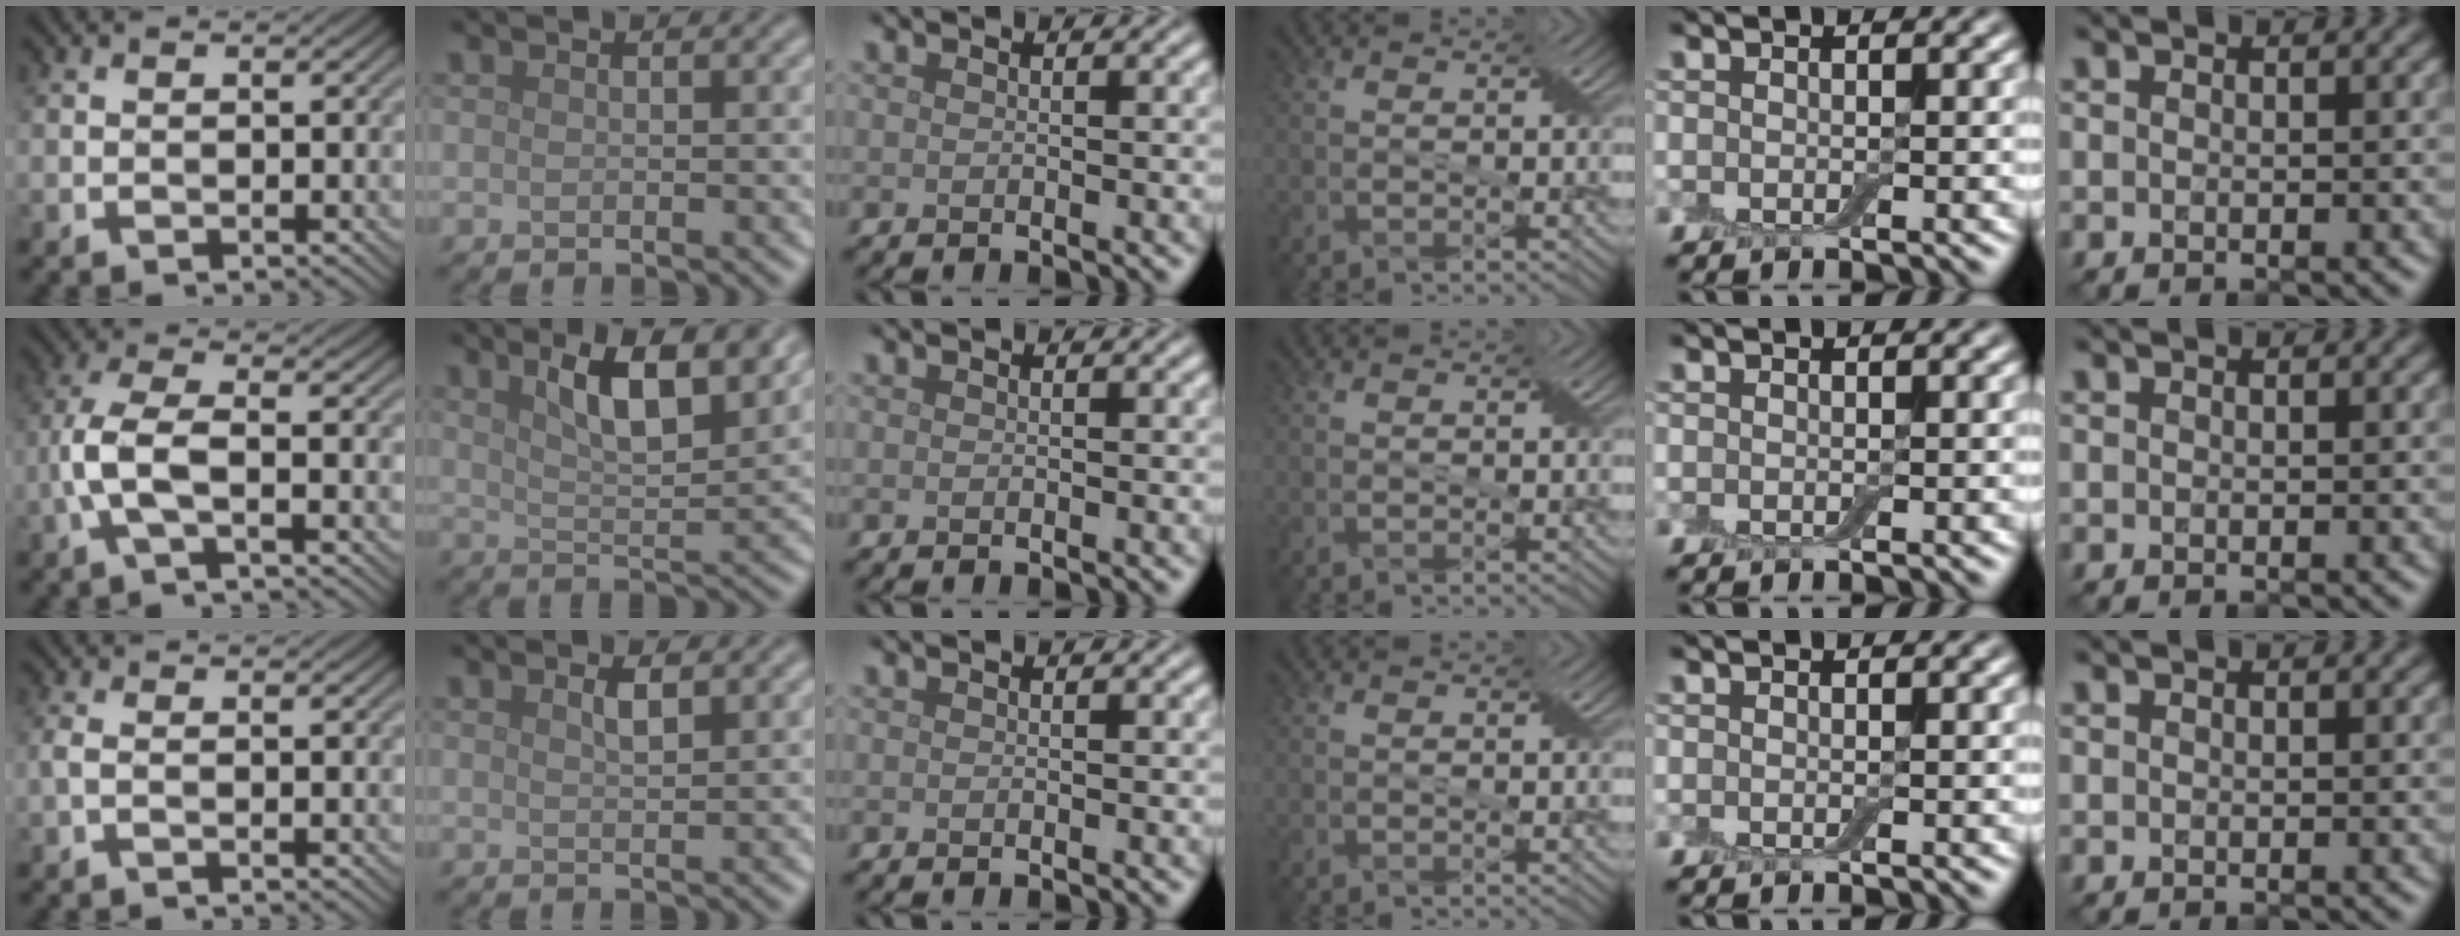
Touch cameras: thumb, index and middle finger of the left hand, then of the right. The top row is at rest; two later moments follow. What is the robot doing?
{"motion": "insert", "object": "box of matches"}